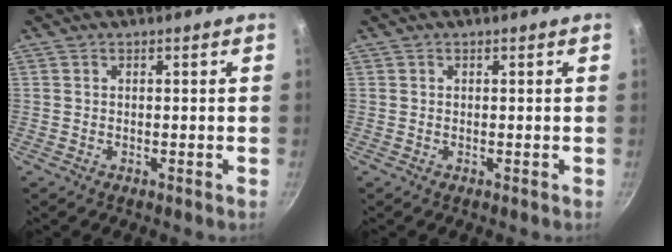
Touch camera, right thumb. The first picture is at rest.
{"total": 0.0}